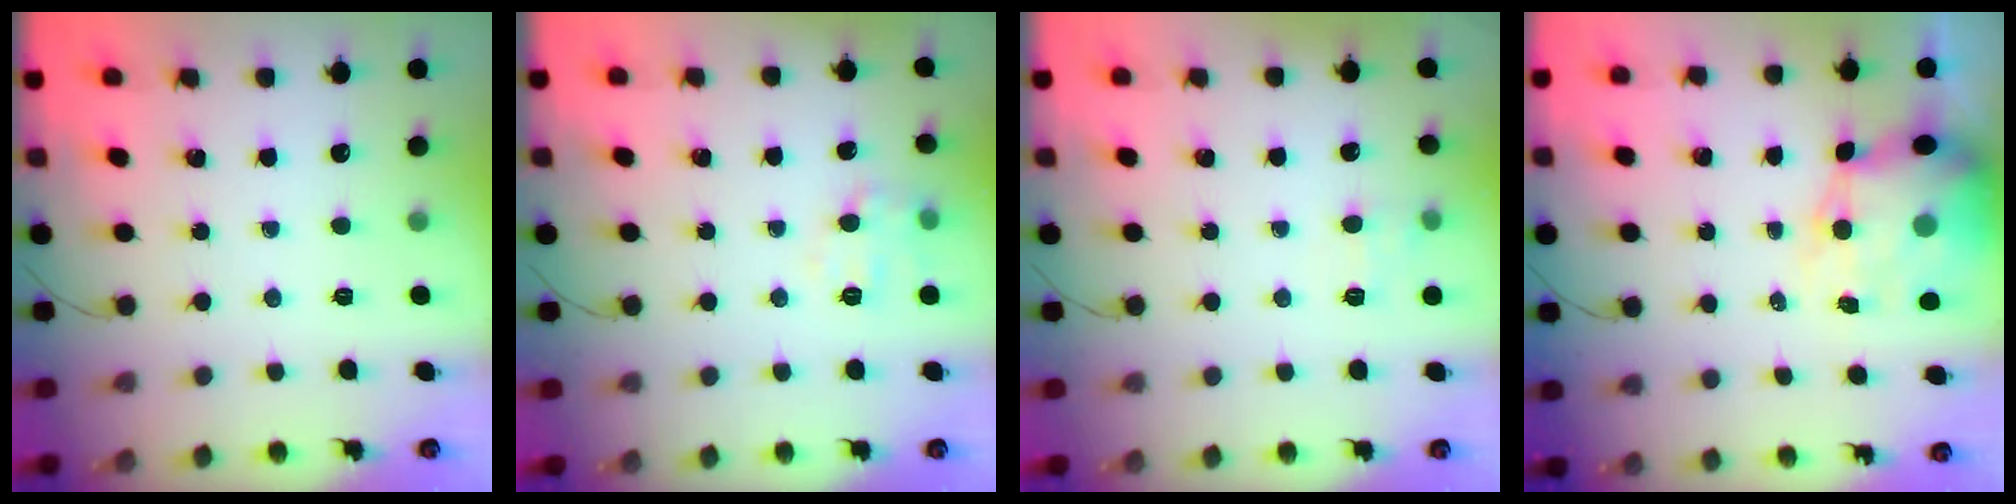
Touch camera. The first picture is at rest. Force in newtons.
{"total": 7.0, "press": 6.9, "slide": 0.7}
{"total": 6.6, "press": 6.4, "slide": 1.7}
{"total": 12.3, "press": 11.8, "slide": 3.3}